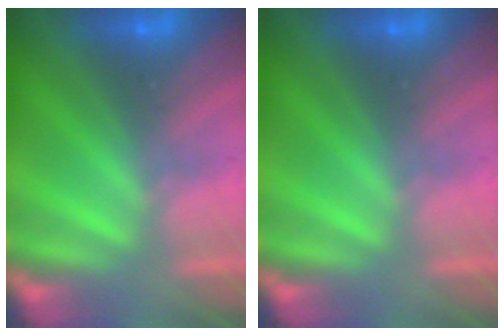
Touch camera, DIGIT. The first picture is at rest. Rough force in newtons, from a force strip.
{"total": 0.0}